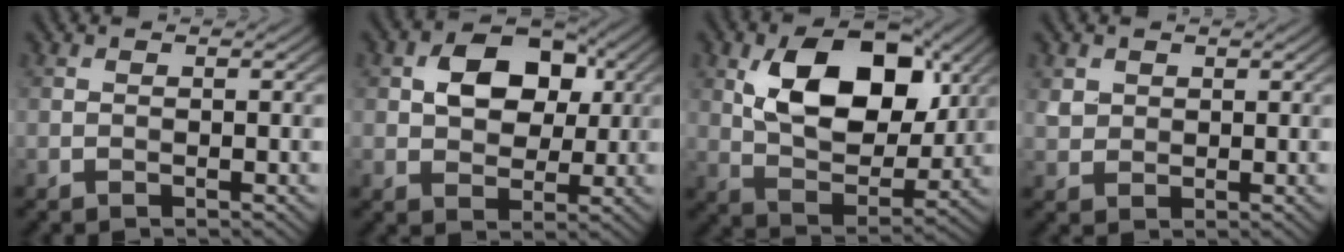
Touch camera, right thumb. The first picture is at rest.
{"total": 8.1, "force": [2.0, 5.7, 5.4], "torque": [-0.098, 0.008, 0.026]}
{"total": 12.8, "force": [4.1, 7.7, 9.3], "torque": [-0.159, -0.007, 0.068]}
{"total": 2.3, "force": [1.1, 1.9, 0.6], "torque": [-0.022, -0.002, 0.023]}